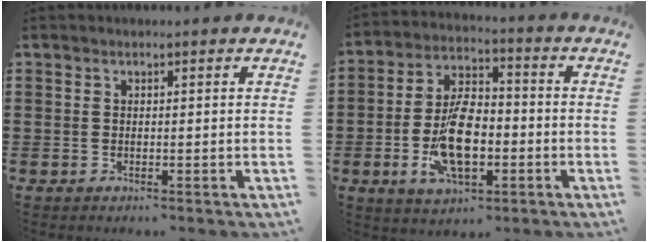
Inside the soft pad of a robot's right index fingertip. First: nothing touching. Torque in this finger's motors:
{"motor_torque": [2.14, 0.00, 1.05, 0.21]}